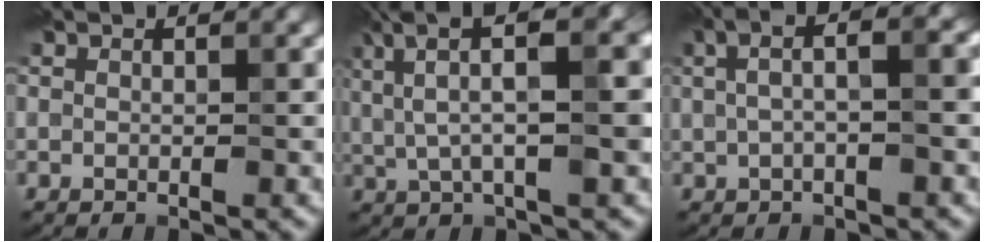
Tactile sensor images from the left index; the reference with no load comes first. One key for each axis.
{"total": 7.3, "fx": 2.5, "fy": 1.8, "fz": 6.6, "tx": -0.123, "ty": 0.015, "tz": 0.046}
{"total": 4.6, "fx": 0.8, "fy": 1.5, "fz": 4.2, "tx": -0.073, "ty": 0.018, "tz": 0.004}